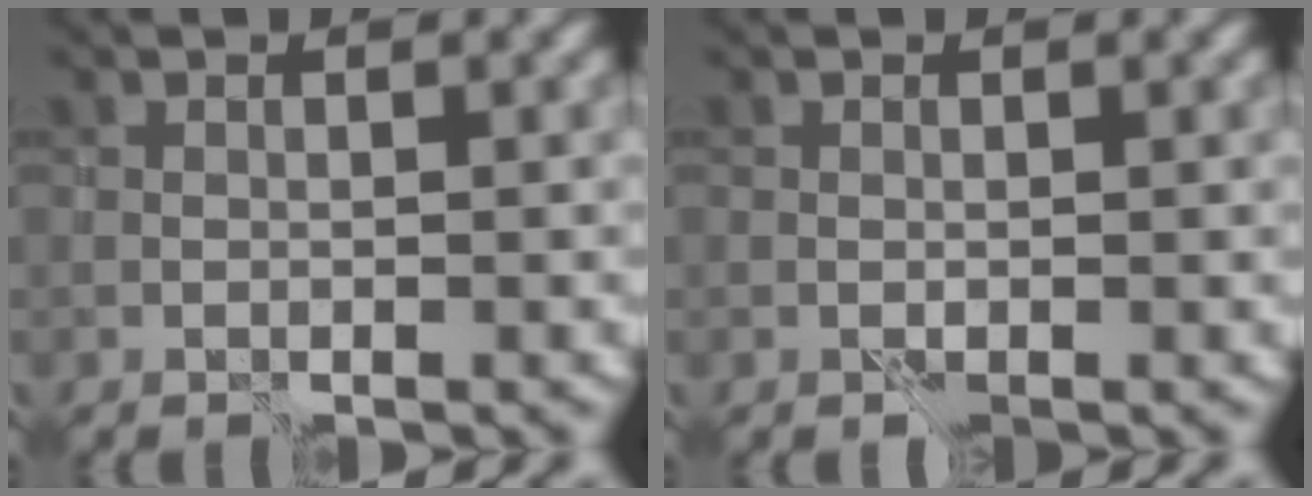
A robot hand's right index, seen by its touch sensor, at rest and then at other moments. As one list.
[{"total": 0.6, "force": [0.2, 0.5, 0.3], "torque": [-0.004, 0.001, 0.005]}]